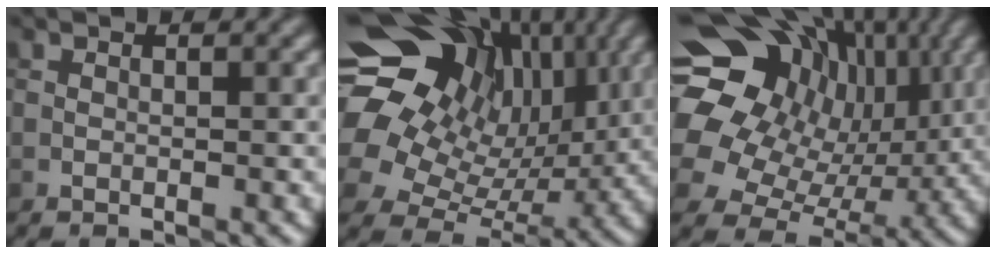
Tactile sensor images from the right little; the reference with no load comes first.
{"total": 19.3, "force": [7.1, 14.5, 10.5], "torque": [-0.236, 0.046, 0.117]}
{"total": 19.5, "force": [7.8, 14.9, 10.0], "torque": [-0.214, 0.039, 0.122]}